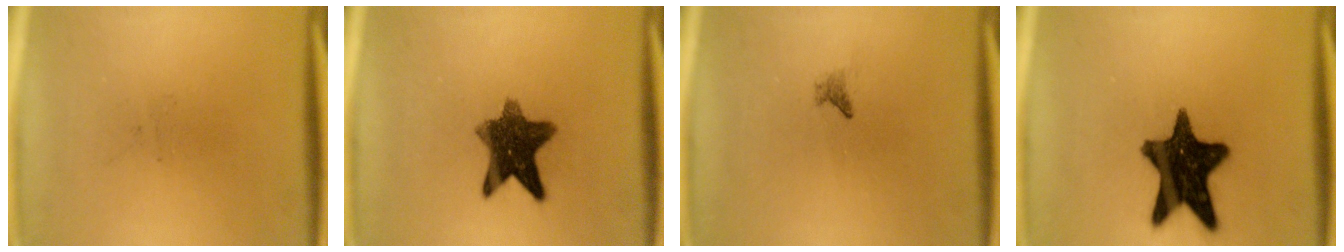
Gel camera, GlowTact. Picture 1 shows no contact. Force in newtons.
{"total": 9.9}
{"total": 0.8}
{"total": 15.6}